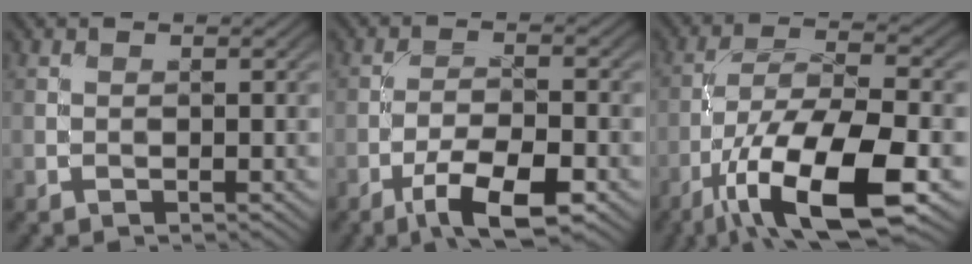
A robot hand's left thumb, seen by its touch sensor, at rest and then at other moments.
{"total": 7.7, "force": [-4.4, 2.3, 5.8], "torque": [-0.103, 0.000, -0.080]}
{"total": 15.2, "force": [-7.4, 5.1, 12.3], "torque": [-0.228, -0.012, -0.139]}